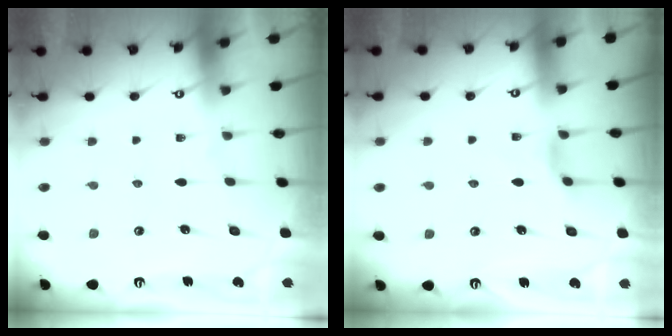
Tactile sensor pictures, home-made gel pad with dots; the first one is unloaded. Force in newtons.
{"total": 2.6, "press": 2.6, "slide": 0.4}